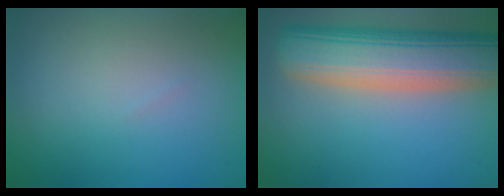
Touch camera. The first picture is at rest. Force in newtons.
{"total": 11.1, "press": 11.0, "slide": 1.1}